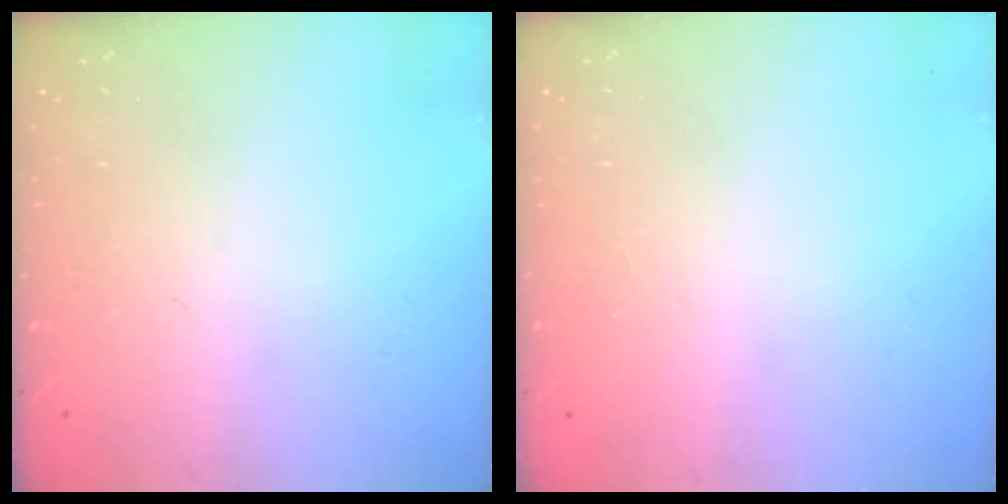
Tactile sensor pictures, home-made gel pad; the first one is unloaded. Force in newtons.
{"total": 1.0, "press": 0.8, "slide": 0.6}